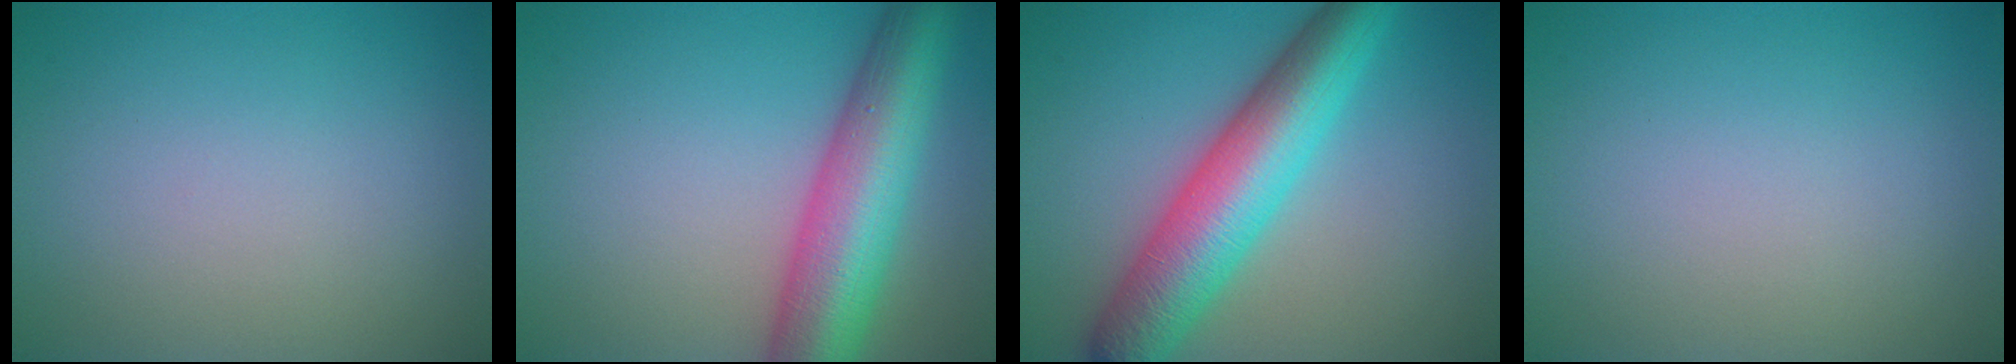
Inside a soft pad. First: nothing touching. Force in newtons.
{"total": 10.1, "press": 10.1, "slide": 0.3}
{"total": 9.0, "press": 9.0, "slide": 0.1}
{"total": 0.0}